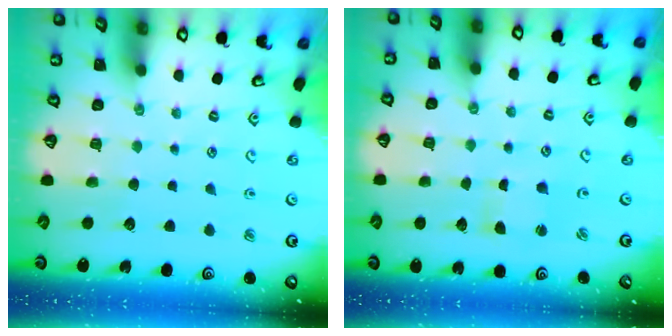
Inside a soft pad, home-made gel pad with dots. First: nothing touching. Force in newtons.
{"total": 1.9, "press": 1.8, "slide": 0.3}